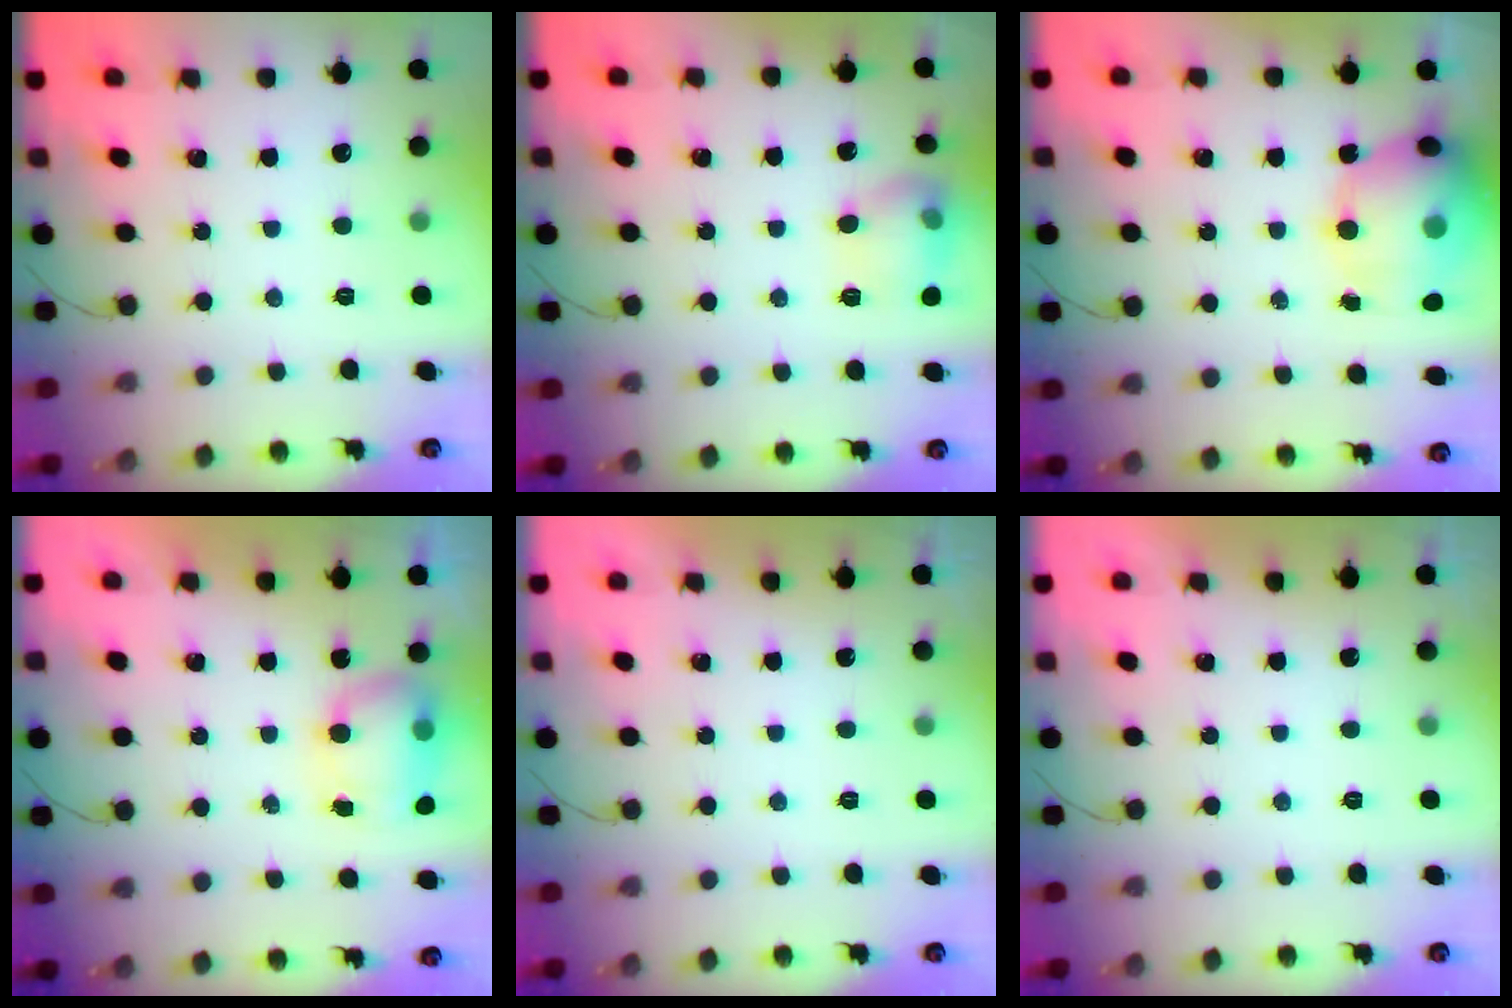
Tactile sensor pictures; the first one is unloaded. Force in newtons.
{"total": 10.6, "press": 10.5, "slide": 0.6}
{"total": 19.3, "press": 18.8, "slide": 4.2}
{"total": 9.1, "press": 8.3, "slide": 3.7}
{"total": 0.0}
{"total": 0.0}